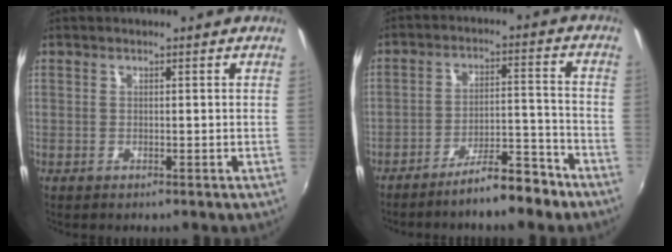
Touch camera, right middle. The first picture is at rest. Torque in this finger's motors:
{"motor_torque": [0.85, -1.29, 0.35, 0.11]}